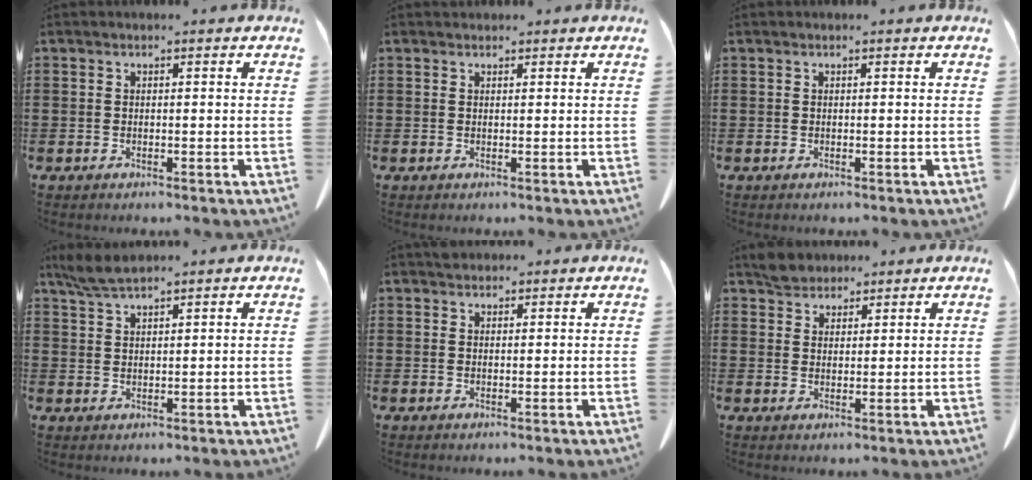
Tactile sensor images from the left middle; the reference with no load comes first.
{"total": 0.7, "force": [0.6, 0.2, 0.0], "torque": [-0.002, -0.002, 0.013]}
{"total": 0.0}
{"total": 3.5, "force": [2.9, 0.4, 2.0], "torque": [-0.047, -0.004, 0.056]}
{"total": 1.3, "force": [1.2, 0.5, 0.1], "torque": [-0.005, -0.001, 0.025]}
{"total": 3.1, "force": [2.8, 1.3, 0.3], "torque": [-0.015, 0.004, 0.056]}